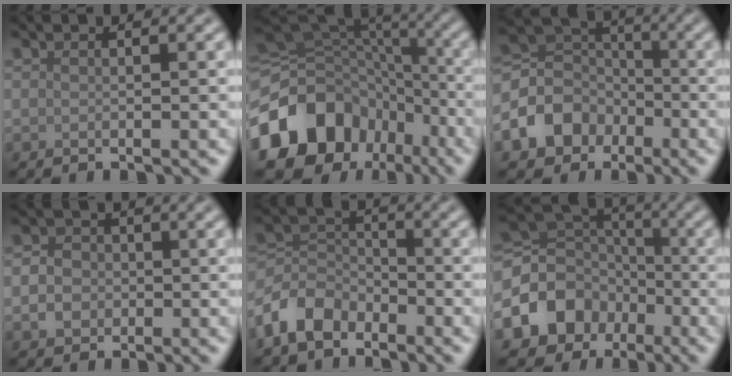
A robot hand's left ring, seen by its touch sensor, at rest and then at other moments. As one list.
[{"total": 13.9, "force": [-6.0, 11.0, 6.1], "torque": [-0.151, -0.005, -0.107]}, {"total": 6.4, "force": [-3.1, 5.0, 2.5], "torque": [-0.051, 0.003, -0.072]}, {"total": 2.4, "force": [-0.5, 2.1, 1.1], "torque": [-0.016, 0.001, -0.013]}, {"total": 4.6, "force": [-3.1, 2.9, 1.8], "torque": [-0.040, 0.004, -0.074]}, {"total": 9.4, "force": [-4.1, 7.6, 3.7], "torque": [-0.089, -0.003, -0.086]}]